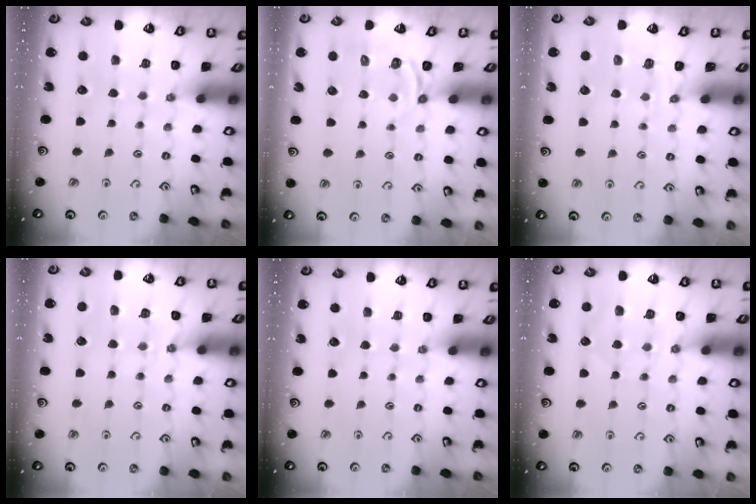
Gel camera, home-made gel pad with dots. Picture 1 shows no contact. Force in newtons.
{"total": 4.3, "press": 3.3, "slide": 2.7}
{"total": 2.3, "press": 1.7, "slide": 1.6}
{"total": 6.1, "press": 6.1, "slide": 0.6}
{"total": 0.0}
{"total": 6.0, "press": 6.0, "slide": 0.9}